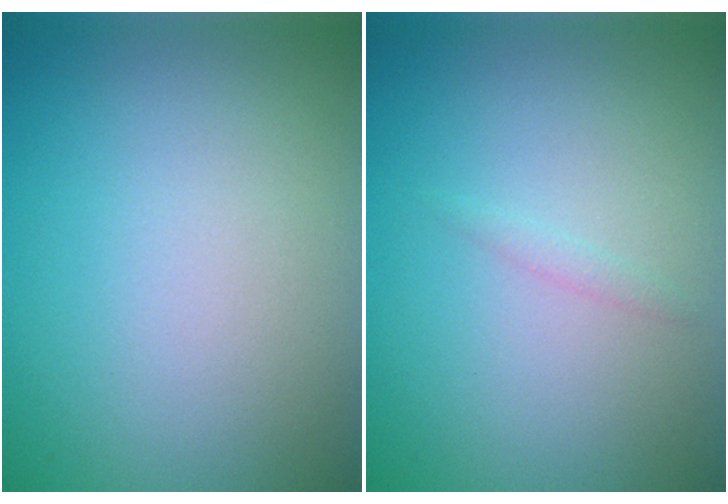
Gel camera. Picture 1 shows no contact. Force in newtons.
{"total": 0.6, "press": 0.6, "slide": 0.0}